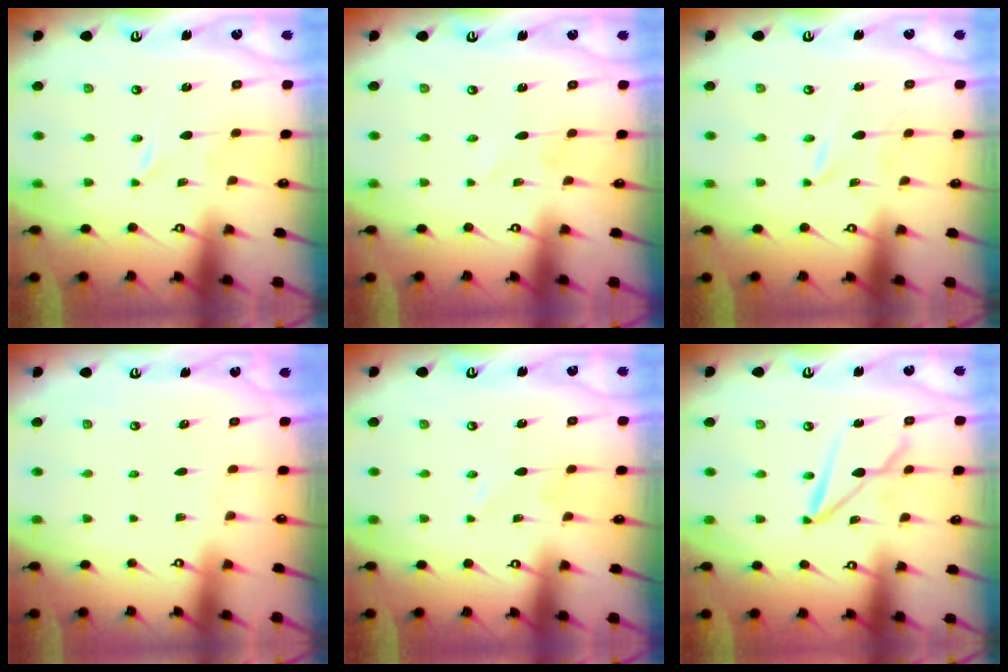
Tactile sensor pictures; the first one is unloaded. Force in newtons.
{"total": 1.2, "press": 1.1, "slide": 0.1}
{"total": 1.5, "press": 1.4, "slide": 0.2}
{"total": 0.0}
{"total": 1.6, "press": 1.6, "slide": 0.2}
{"total": 8.1, "press": 8.1, "slide": 0.6}